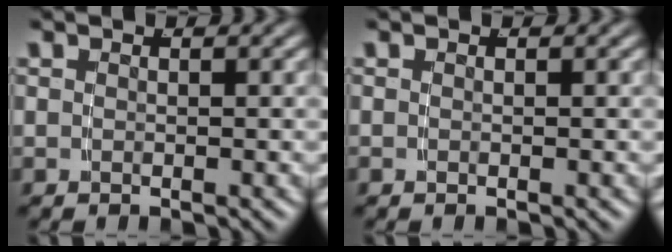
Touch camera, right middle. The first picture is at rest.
{"total": 0.0}